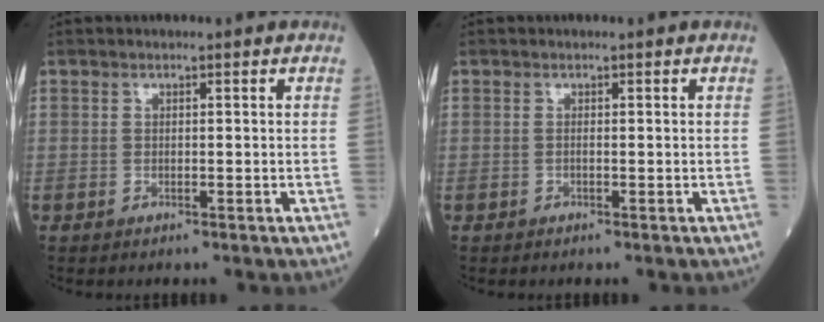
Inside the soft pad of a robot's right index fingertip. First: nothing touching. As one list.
[{"total": 0.0}]